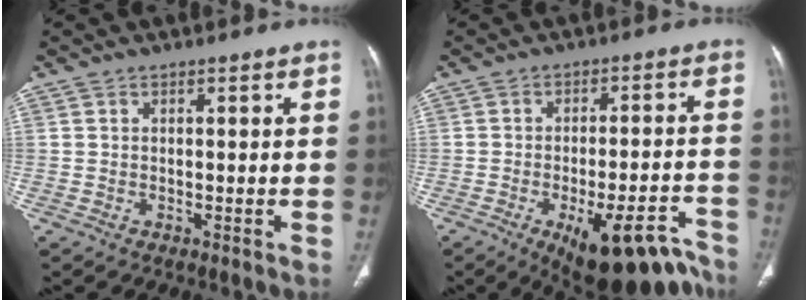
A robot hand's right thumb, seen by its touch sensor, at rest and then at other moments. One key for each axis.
{"total": 17.0, "fx": -11.4, "fy": 5.8, "fz": 11.2, "tx": -0.081, "ty": 0.072, "tz": -0.156}